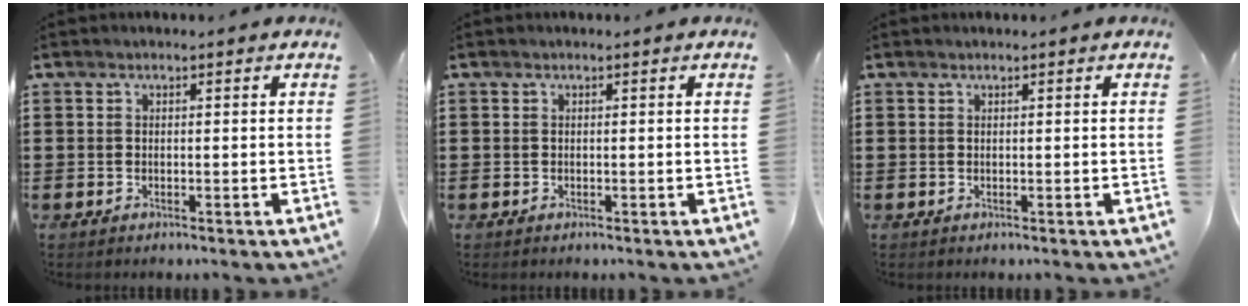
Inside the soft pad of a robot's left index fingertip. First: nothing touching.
{"total": 0.0}
{"total": 0.0}